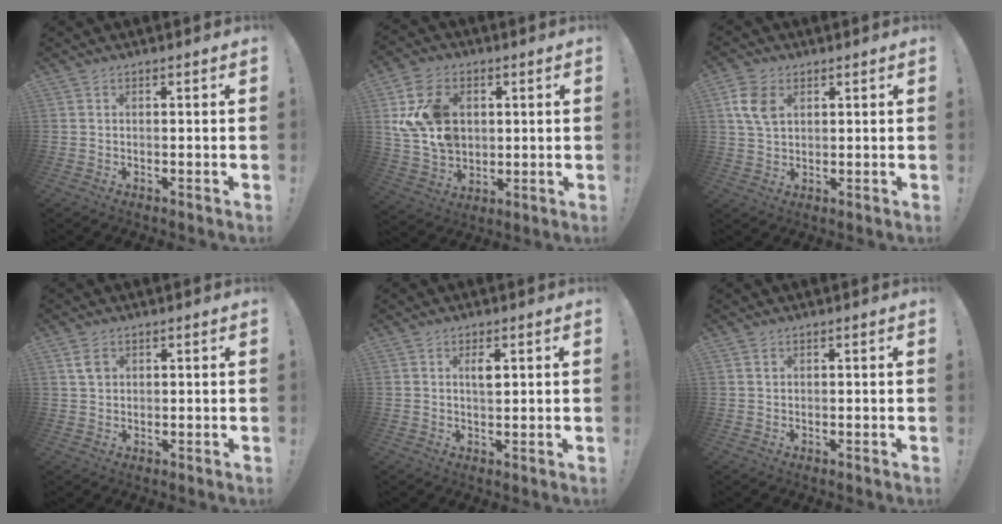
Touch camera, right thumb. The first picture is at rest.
{"total": 16.9, "force": [4.0, 12.9, 10.2], "torque": [-0.193, -0.012, 0.082]}
{"total": 8.6, "force": [3.0, 5.9, 5.5], "torque": [-0.107, 0.001, 0.057]}
{"total": 3.4, "force": [1.5, 2.4, 1.8], "torque": [-0.015, -0.005, 0.025]}
{"total": 2.8, "force": [1.0, 0.9, 2.5], "torque": [-0.029, -0.007, 0.010]}
{"total": 0.8, "force": [0.5, 0.5, 0.4], "torque": [-0.009, 0.001, 0.009]}